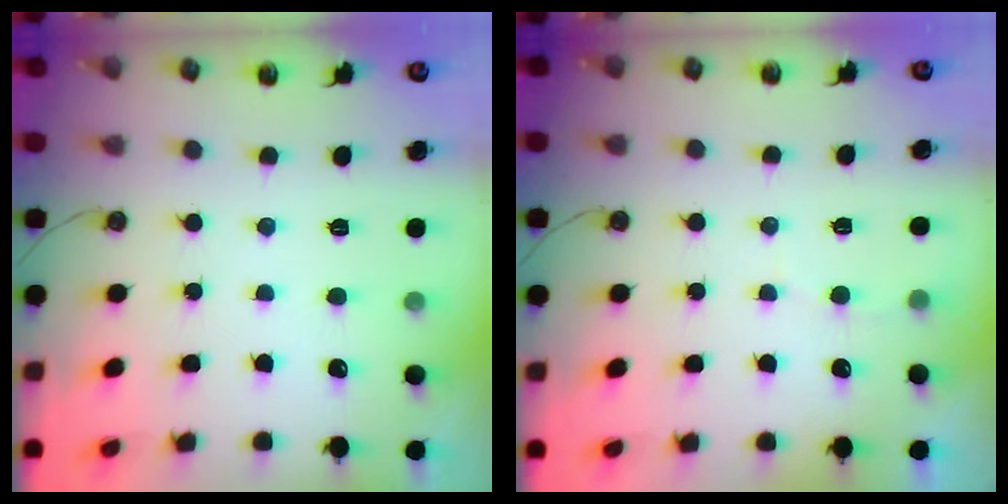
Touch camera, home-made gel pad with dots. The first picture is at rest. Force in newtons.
{"total": 2.8, "press": 2.8, "slide": 0.2}